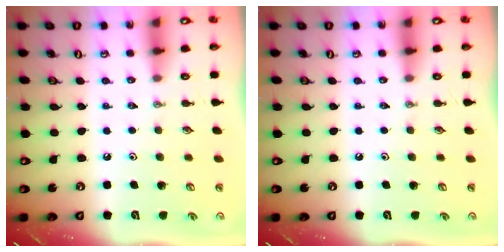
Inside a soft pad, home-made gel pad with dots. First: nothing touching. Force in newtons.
{"total": 0.0}